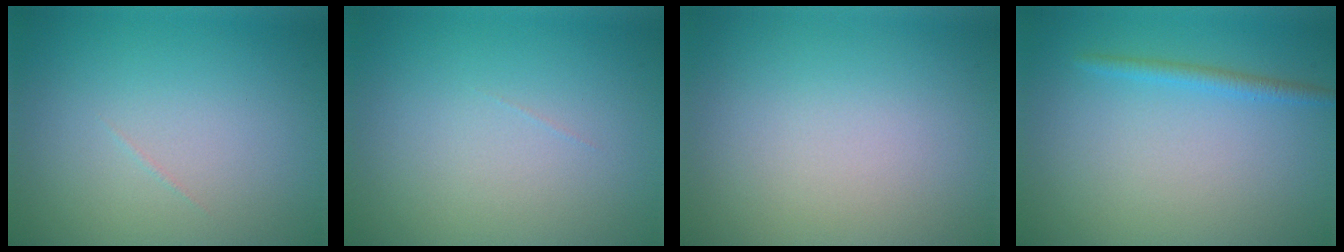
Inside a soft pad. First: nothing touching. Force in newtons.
{"total": 0.0}
{"total": 0.0}
{"total": 1.5, "press": 1.5, "slide": 0.1}